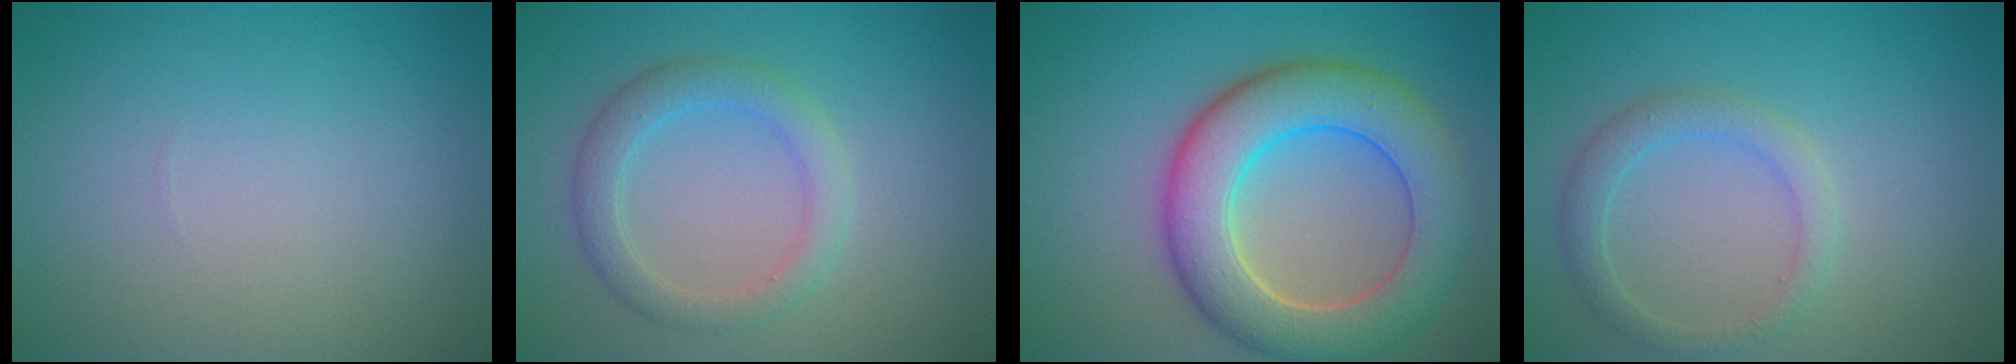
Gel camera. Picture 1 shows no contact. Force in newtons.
{"total": 3.0, "press": 2.9, "slide": 0.3}
{"total": 8.8, "press": 8.8, "slide": 0.7}
{"total": 2.4, "press": 2.4, "slide": 0.2}